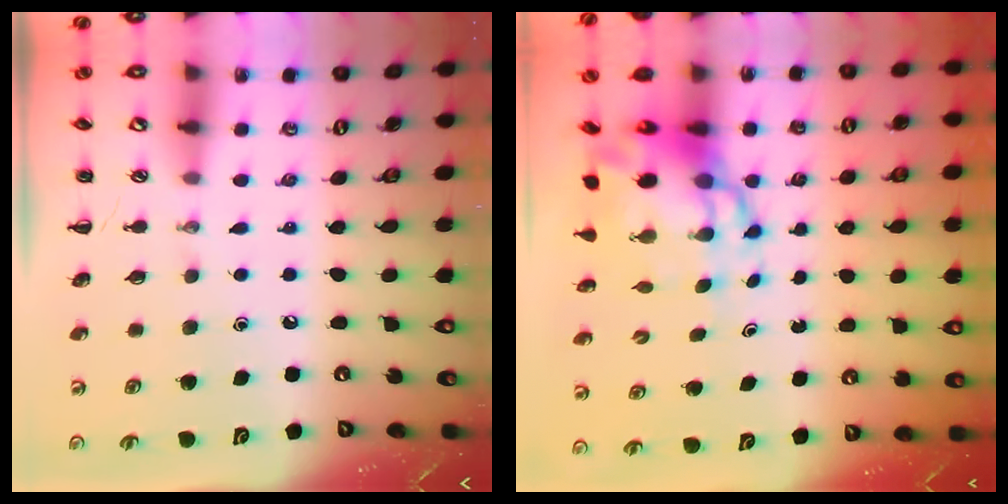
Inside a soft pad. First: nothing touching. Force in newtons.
{"total": 10.1, "press": 9.7, "slide": 2.8}